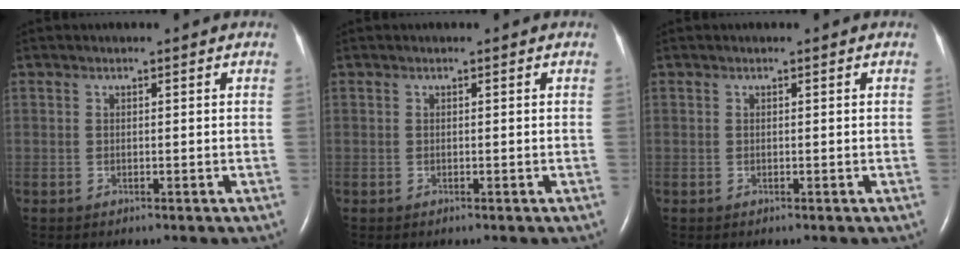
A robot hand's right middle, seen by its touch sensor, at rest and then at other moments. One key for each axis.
{"total": 0.0}
{"total": 0.0}